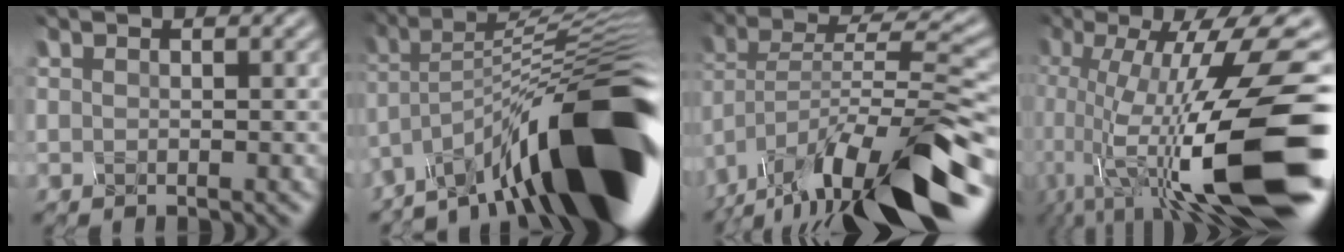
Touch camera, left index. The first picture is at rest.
{"total": 16.4, "force": [-9.8, 2.8, 12.8], "torque": [-0.179, 0.021, -0.163]}
{"total": 15.3, "force": [-10.9, 3.3, 10.3], "torque": [-0.196, 0.007, -0.182]}
{"total": 16.1, "force": [-4.9, 3.7, 14.9], "torque": [-0.251, 0.006, -0.084]}